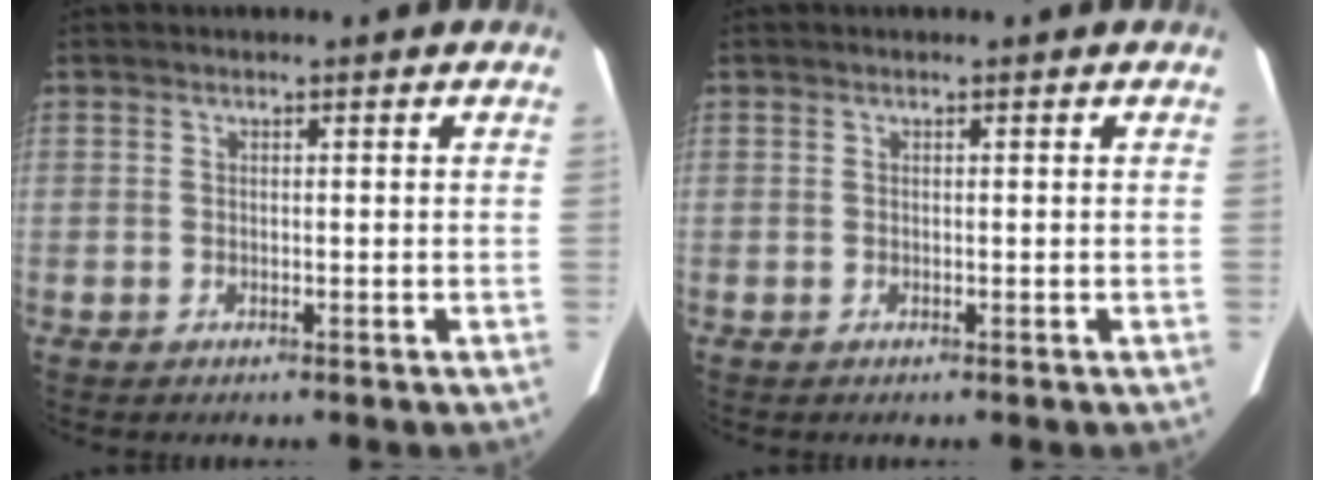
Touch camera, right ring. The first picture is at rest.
{"total": 0.0}